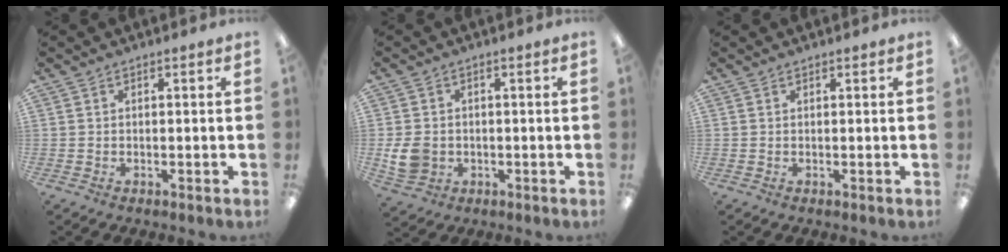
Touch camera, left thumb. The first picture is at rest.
{"total": 6.5, "force": [-0.5, 5.6, 3.3], "torque": [-0.071, 0.008, -0.007]}
{"total": 0.0}